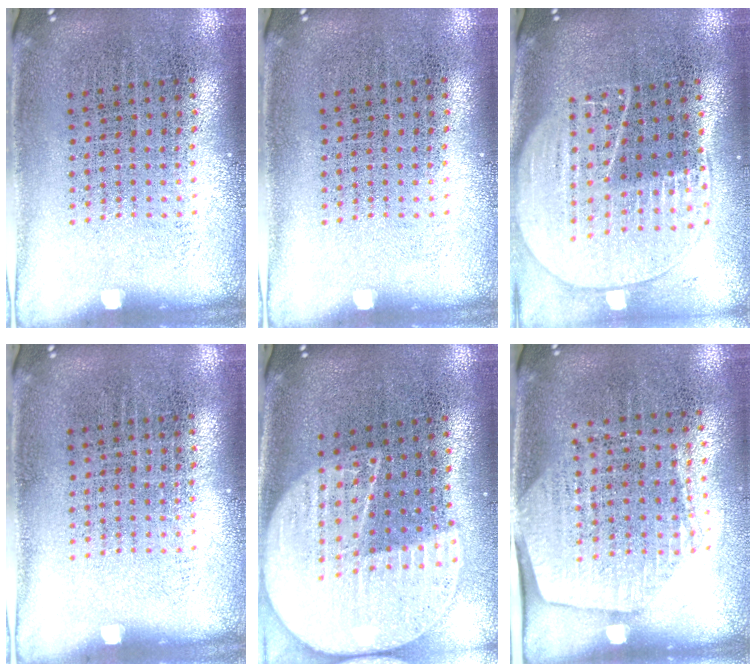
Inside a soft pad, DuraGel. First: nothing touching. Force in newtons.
{"total": 0.0}
{"total": 2.0, "press": 1.8, "slide": 1.0}
{"total": 0.0}
{"total": 2.3, "press": 2.0, "slide": 1.2}
{"total": 1.6, "press": 1.4, "slide": 0.7}